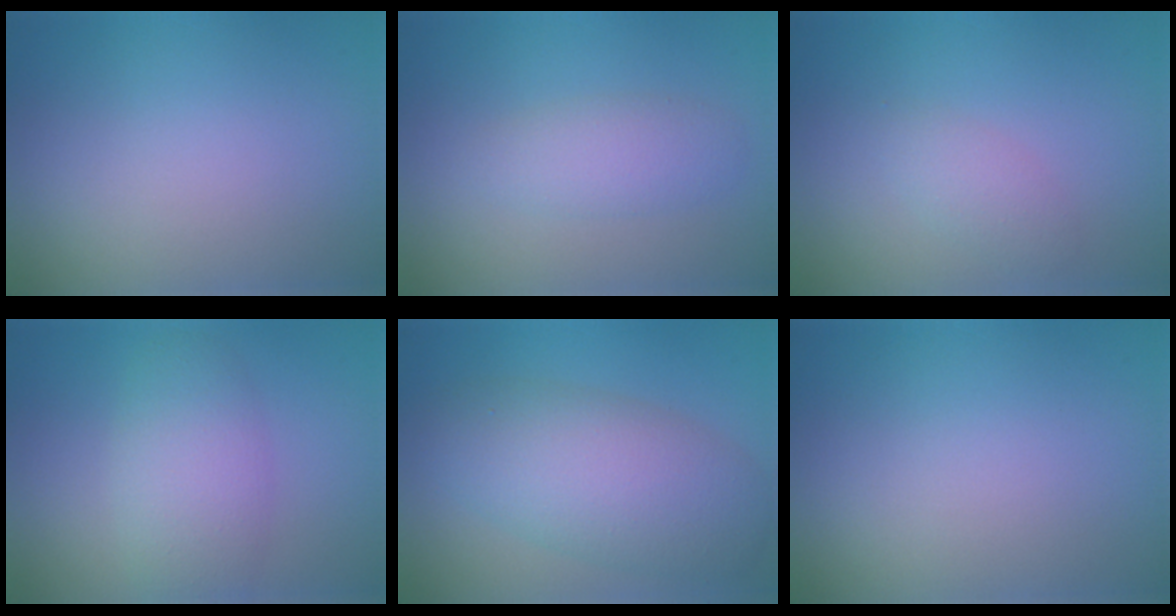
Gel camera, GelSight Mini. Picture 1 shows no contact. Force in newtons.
{"total": 2.4, "press": 2.4, "slide": 0.1}
{"total": 1.6, "press": 1.6, "slide": 0.0}
{"total": 4.4, "press": 4.4, "slide": 0.2}
{"total": 7.3, "press": 7.3, "slide": 0.1}
{"total": 0.0}